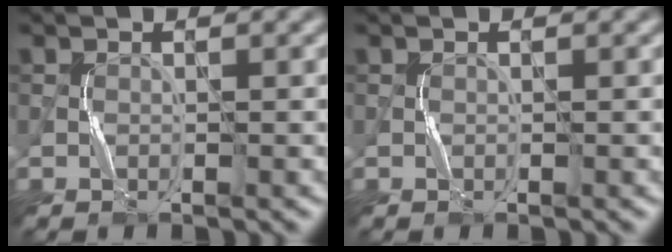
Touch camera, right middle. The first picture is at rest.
{"total": 0.0}